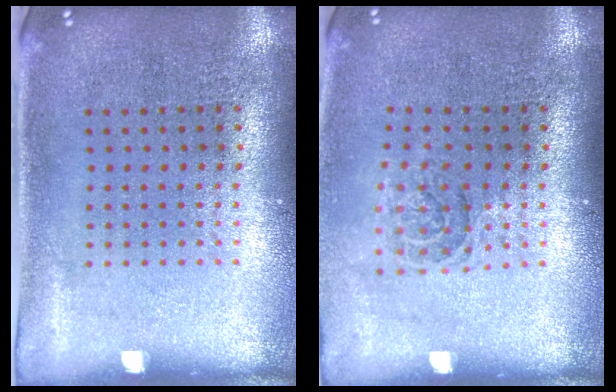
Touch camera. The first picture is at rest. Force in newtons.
{"total": 1.4, "press": 1.1, "slide": 0.8}